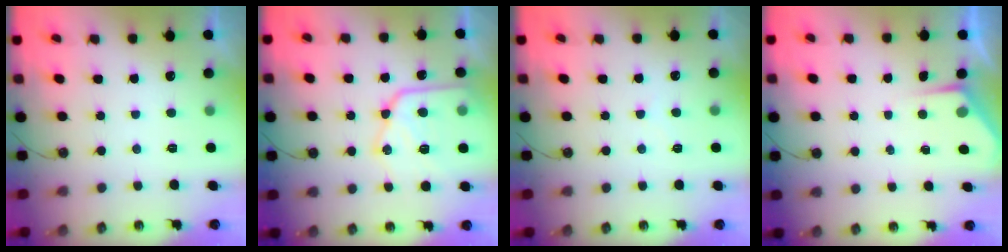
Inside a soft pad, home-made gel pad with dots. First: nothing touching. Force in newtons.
{"total": 16.6, "press": 16.5, "slide": 1.6}
{"total": 2.8, "press": 2.8, "slide": 0.5}
{"total": 2.9, "press": 2.8, "slide": 0.5}